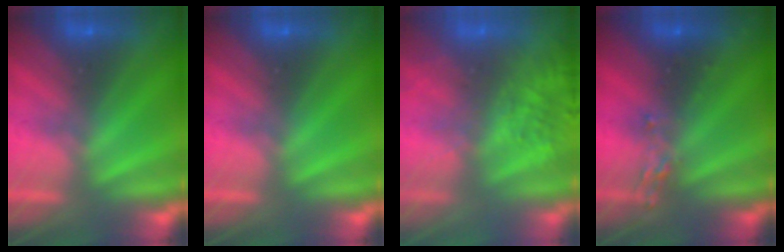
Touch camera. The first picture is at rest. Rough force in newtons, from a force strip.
{"total": 0.0}
{"total": 7.8}
{"total": 2.5}